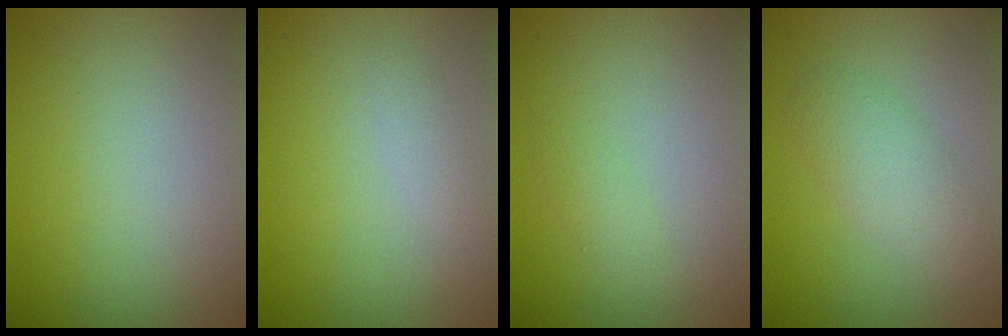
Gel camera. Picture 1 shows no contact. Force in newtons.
{"total": 0.8, "press": 0.8, "slide": 0.0}
{"total": 0.8, "press": 0.8, "slide": 0.0}
{"total": 2.8, "press": 2.8, "slide": 0.0}